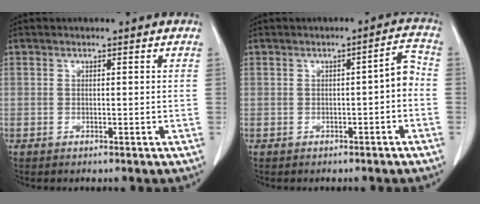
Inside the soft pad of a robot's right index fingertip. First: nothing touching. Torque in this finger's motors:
{"motor_torque": [0.32, -0.23, 0.15, 0.04]}